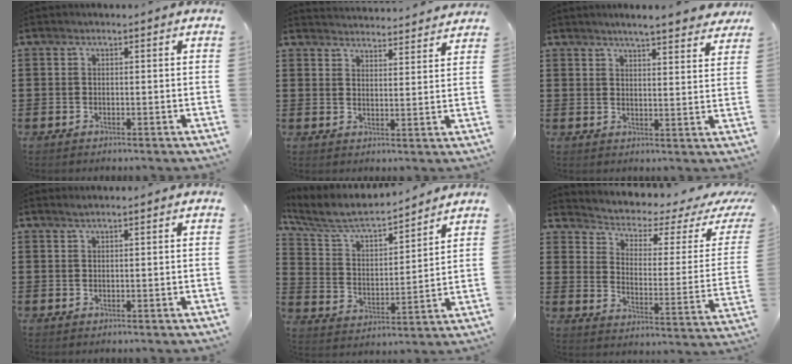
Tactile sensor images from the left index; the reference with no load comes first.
{"total": 3.5, "force": [3.5, -0.3, -0.2], "torque": [0.001, -0.025, 0.062]}
{"total": 4.5, "force": [4.2, -0.2, 1.4], "torque": [-0.043, -0.013, 0.075]}
{"total": 0.7, "force": [0.5, -0.1, 0.5], "torque": [-0.008, -0.001, 0.010]}
{"total": 6.6, "force": [5.9, 1.2, 2.7], "torque": [-0.080, -0.037, 0.096]}
{"total": 2.4, "force": [1.5, 1.1, 1.5], "torque": [-0.044, -0.022, 0.017]}